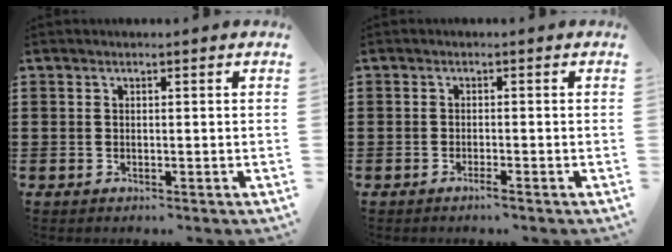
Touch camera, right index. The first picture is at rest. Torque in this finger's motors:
{"motor_torque": [2.14, 0.00, -0.02, -0.01]}